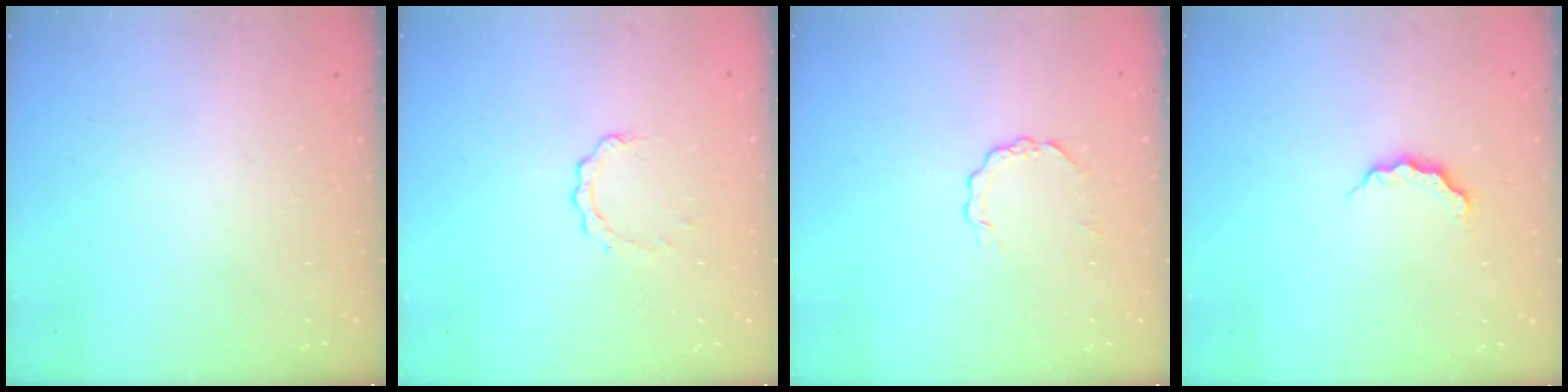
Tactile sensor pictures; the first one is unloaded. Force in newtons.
{"total": 2.7, "press": 2.7, "slide": 0.3}
{"total": 2.7, "press": 2.7, "slide": 0.3}
{"total": 4.2, "press": 4.2, "slide": 0.3}